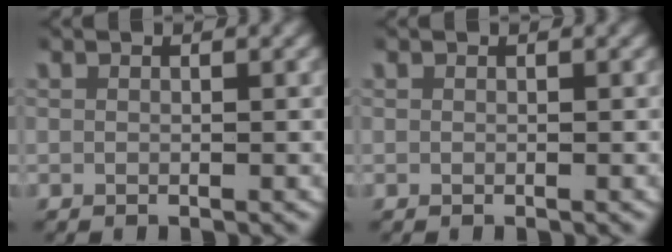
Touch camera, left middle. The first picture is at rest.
{"total": 0.0}